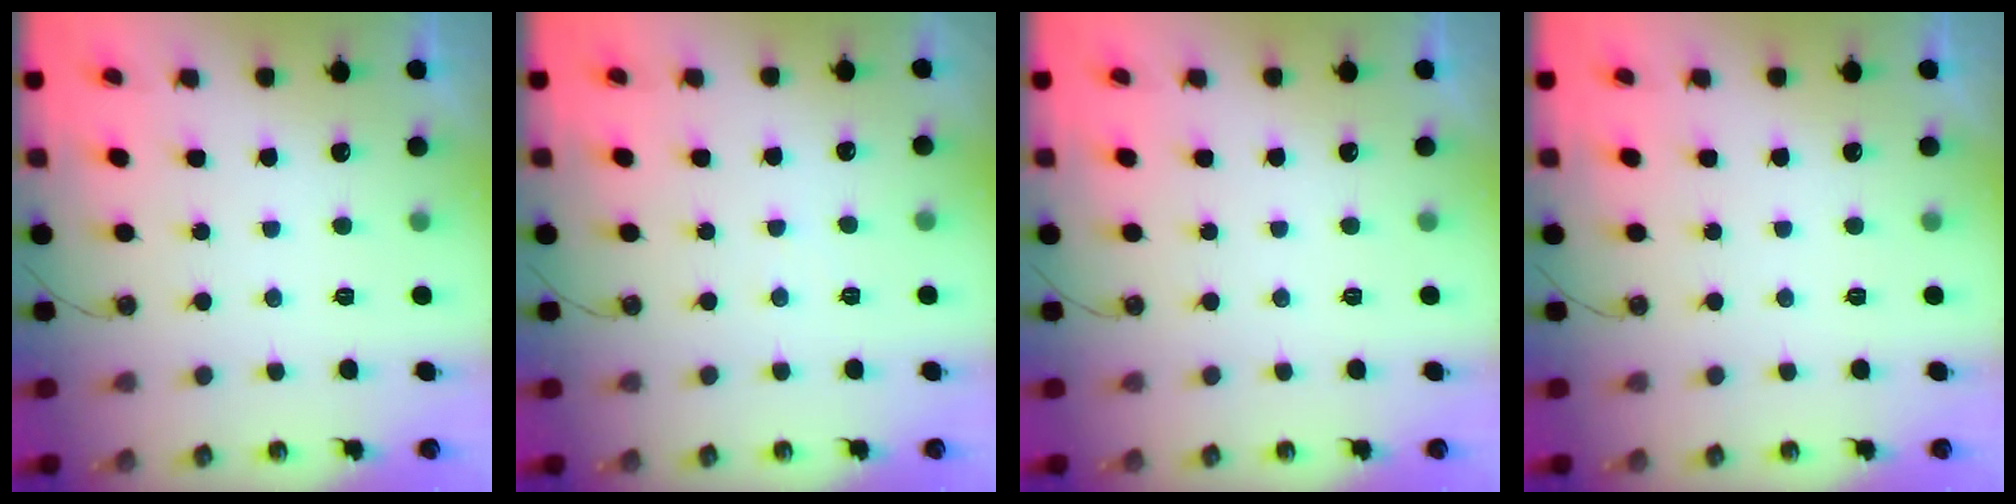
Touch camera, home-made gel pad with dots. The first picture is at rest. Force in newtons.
{"total": 2.5, "press": 2.4, "slide": 0.4}
{"total": 0.0}
{"total": 0.0}